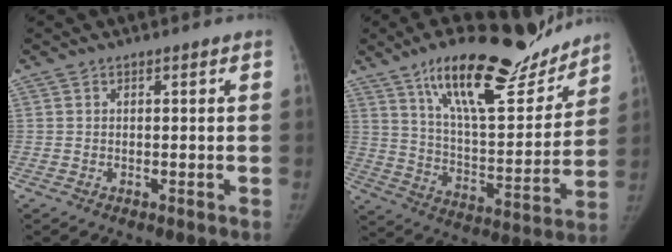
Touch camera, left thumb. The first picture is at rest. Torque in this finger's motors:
{"motor_torque": [0.95, -0.46, 1.62, -1.15, 0.38]}